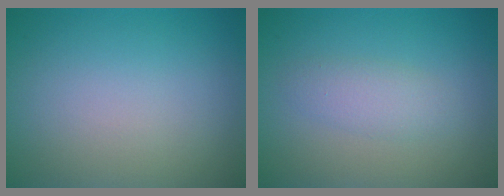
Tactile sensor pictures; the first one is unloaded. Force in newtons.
{"total": 2.1, "press": 2.1, "slide": 0.1}